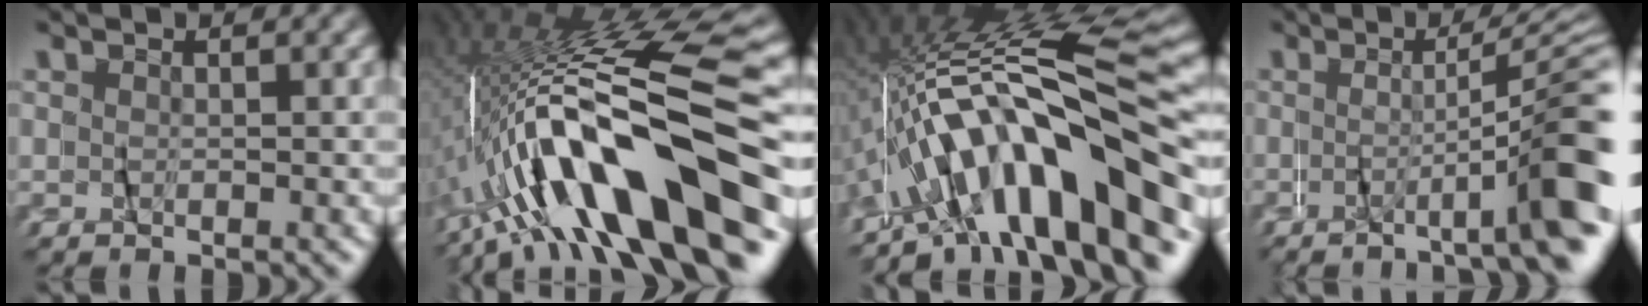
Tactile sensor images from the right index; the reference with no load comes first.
{"total": 13.3, "force": [-2.0, 3.0, 12.8], "torque": [-0.239, 0.027, -0.034]}
{"total": 14.7, "force": [-4.6, 5.2, 12.9], "torque": [-0.232, 0.010, -0.065]}
{"total": 7.3, "force": [-4.0, -0.9, 6.0], "torque": [-0.057, 0.003, -0.062]}